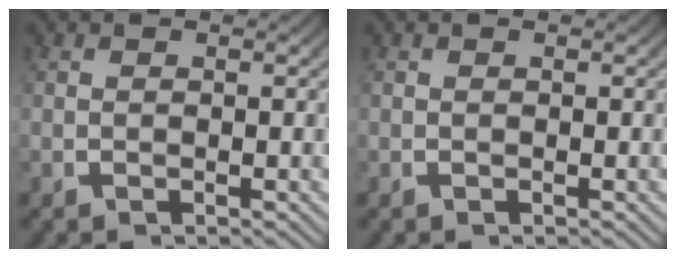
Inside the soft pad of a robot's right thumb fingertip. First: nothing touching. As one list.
[{"total": 0.0}]